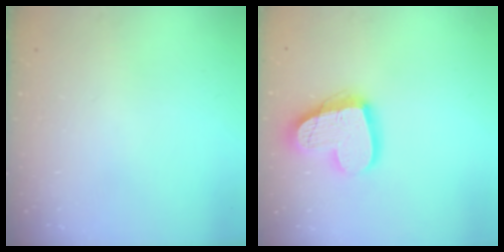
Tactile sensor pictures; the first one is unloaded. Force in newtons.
{"total": 15.9, "press": 15.9, "slide": 1.2}